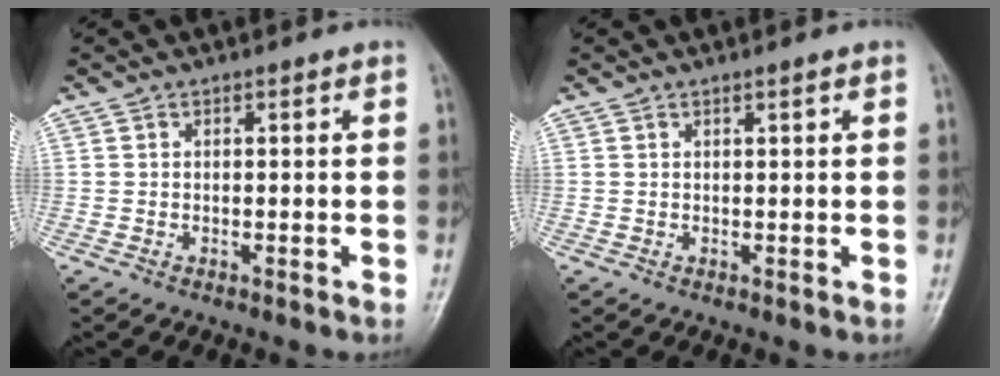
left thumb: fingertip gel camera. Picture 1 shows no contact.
{"total": 0.6, "force": [0.4, 0.0, 0.4], "torque": [-0.011, -0.002, 0.008]}